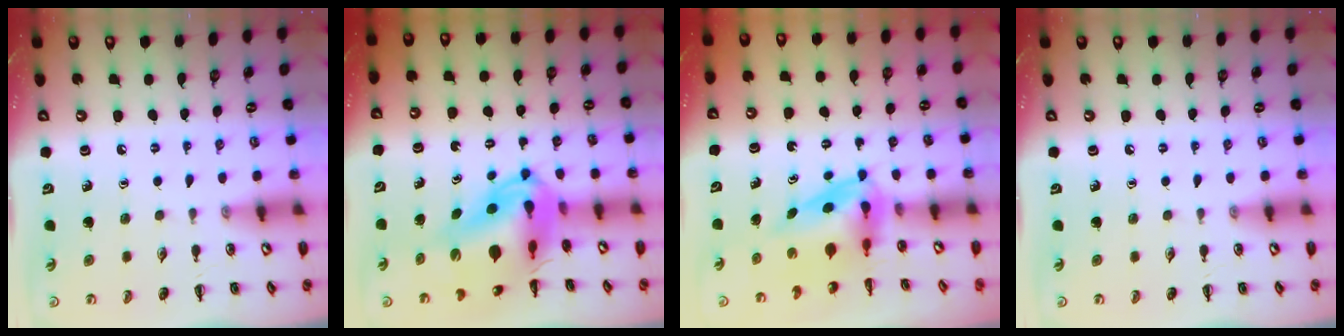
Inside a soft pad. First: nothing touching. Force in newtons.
{"total": 11.3, "press": 10.7, "slide": 3.4}
{"total": 4.0, "press": 3.9, "slide": 0.7}
{"total": 0.0}